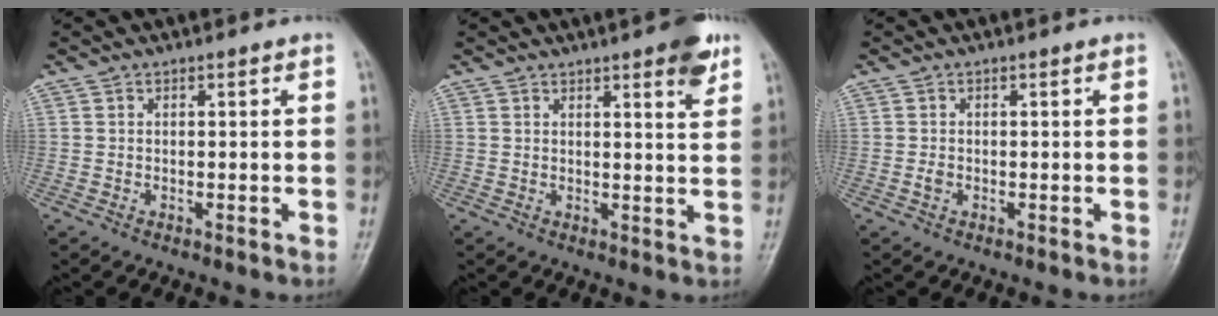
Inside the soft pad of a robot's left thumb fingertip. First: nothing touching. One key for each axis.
{"total": 6.1, "fx": 3.7, "fy": 1.3, "fz": 4.7, "tx": -0.052, "ty": -0.017, "tz": 0.044}
{"total": 1.0, "fx": -0.3, "fy": 0.7, "fz": 0.6, "tx": -0.009, "ty": 0.000, "tz": -0.005}